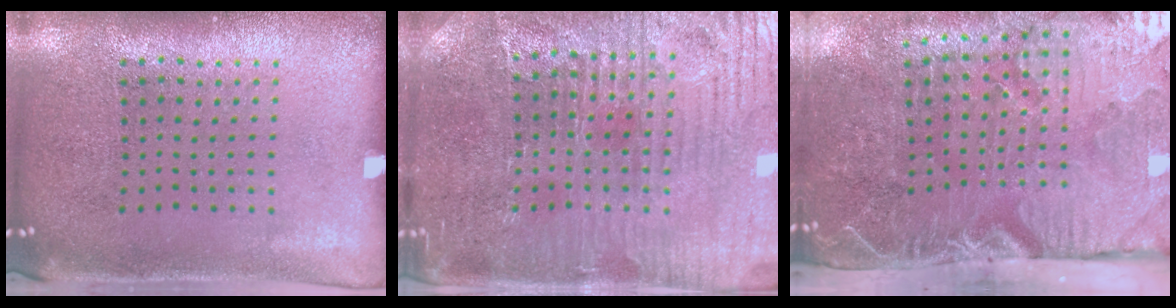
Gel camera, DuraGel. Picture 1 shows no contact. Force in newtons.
{"total": 4.4, "press": 4.2, "slide": 1.1}
{"total": 5.3, "press": 4.4, "slide": 2.9}